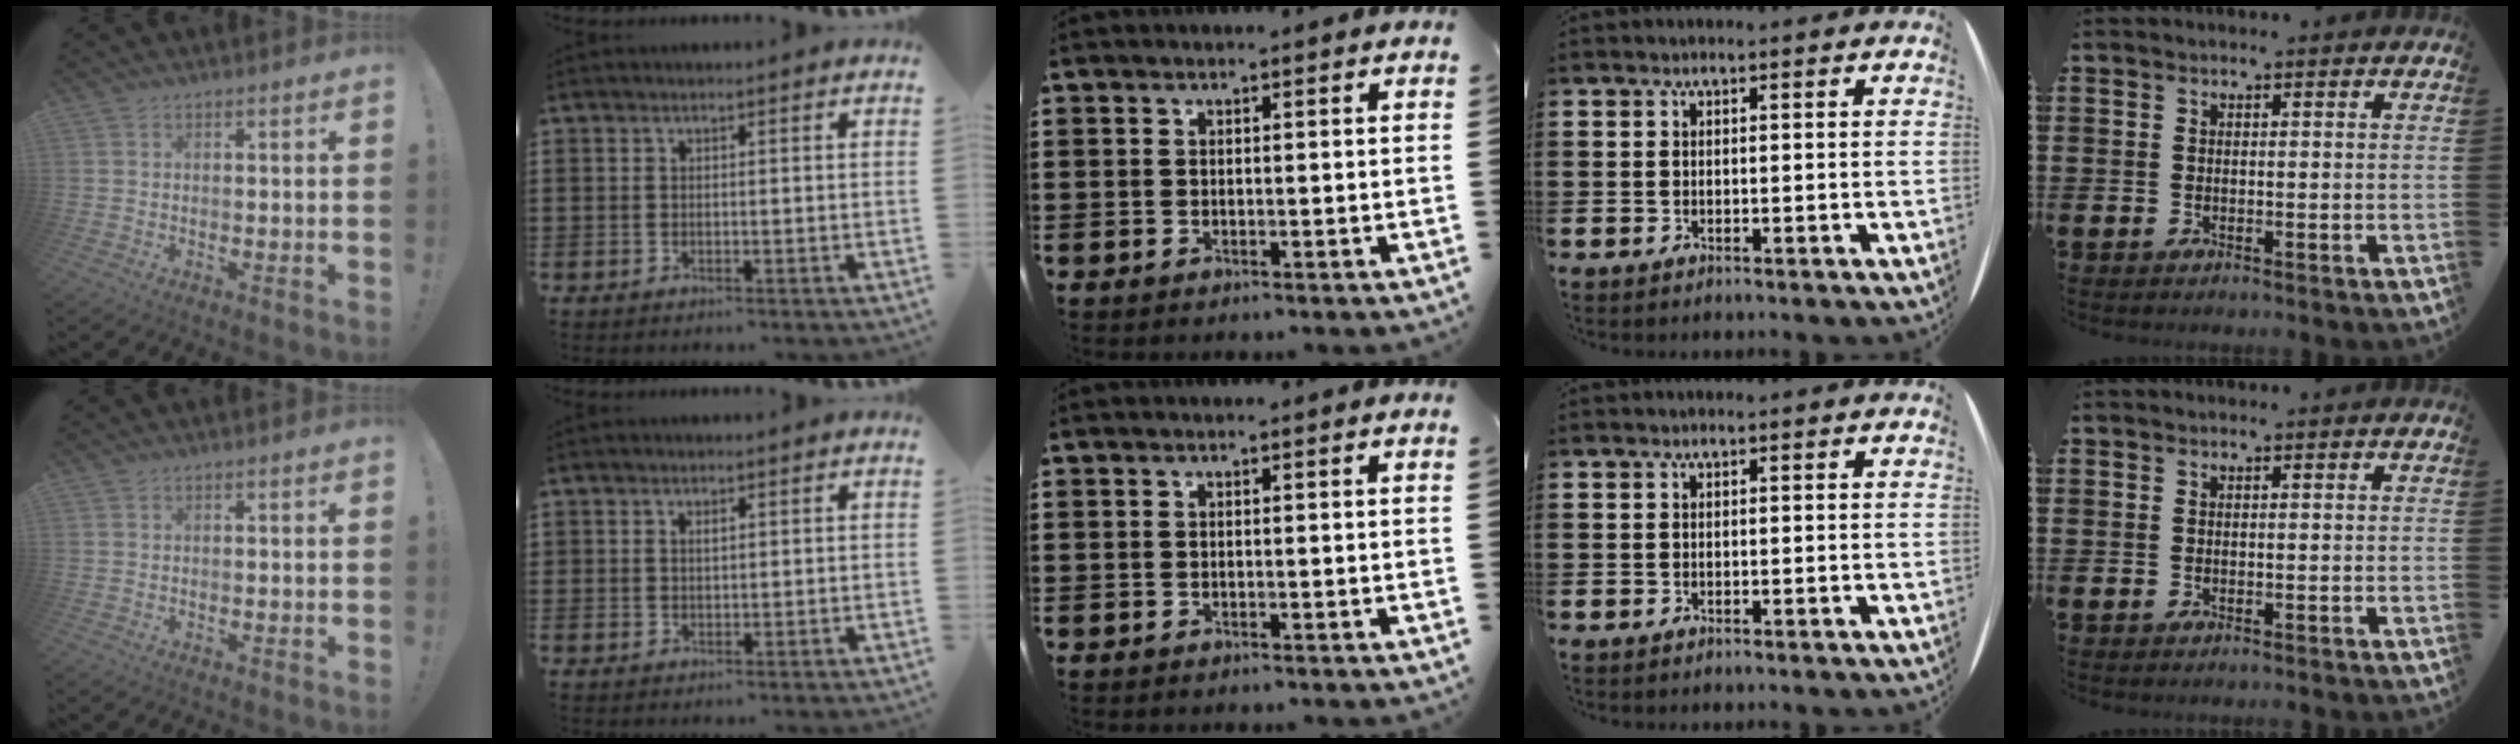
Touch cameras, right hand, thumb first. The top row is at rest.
{"index": {"total": 1.1, "force": [0.6, 0.6, 0.6], "torque": [-0.014, 0.003, 0.012]}}